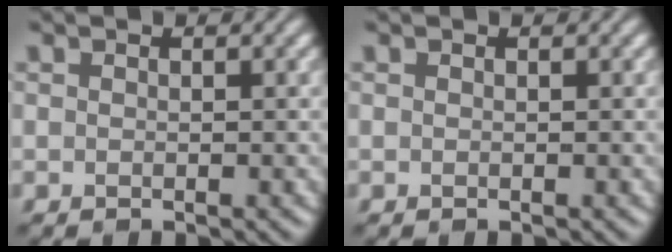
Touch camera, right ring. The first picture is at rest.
{"total": 0.0}